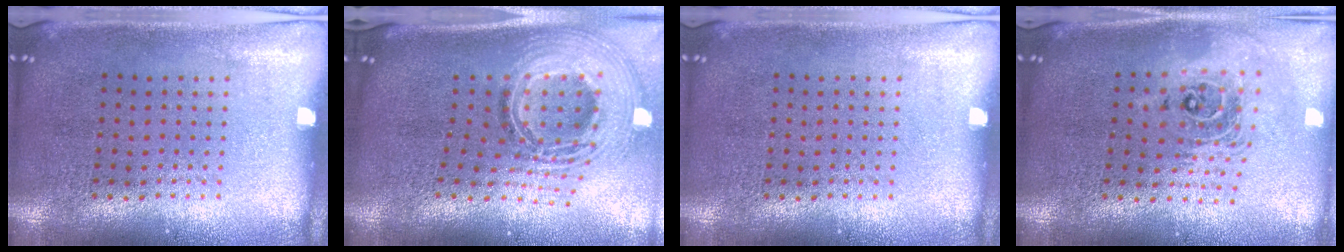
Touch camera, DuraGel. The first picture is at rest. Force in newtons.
{"total": 2.9, "press": 2.0, "slide": 2.1}
{"total": 0.0}
{"total": 2.1, "press": 1.6, "slide": 1.4}